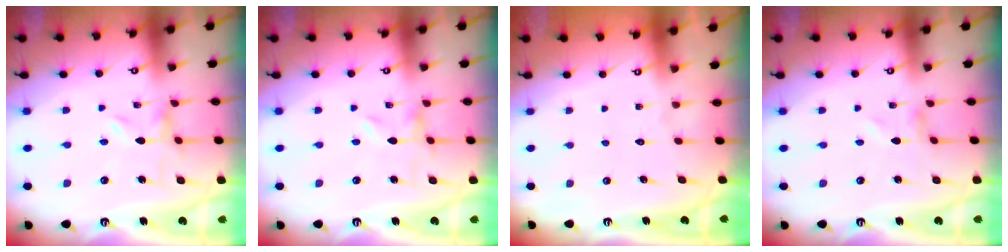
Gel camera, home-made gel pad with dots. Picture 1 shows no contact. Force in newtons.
{"total": 0.0}
{"total": 1.6, "press": 1.6, "slide": 0.2}
{"total": 1.1, "press": 1.1, "slide": 0.2}